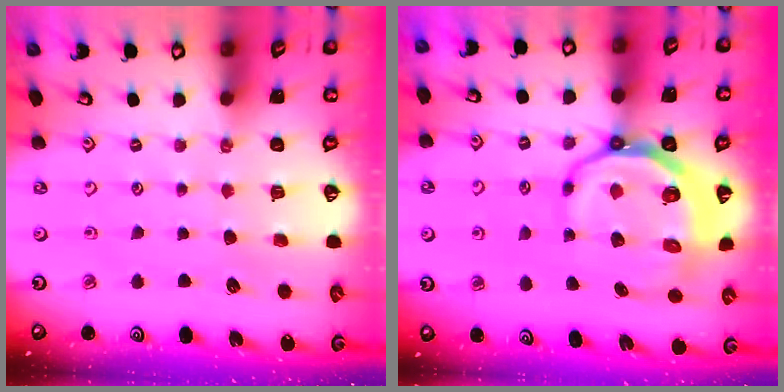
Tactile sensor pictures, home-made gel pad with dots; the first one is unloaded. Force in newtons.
{"total": 13.0, "press": 12.4, "slide": 3.7}